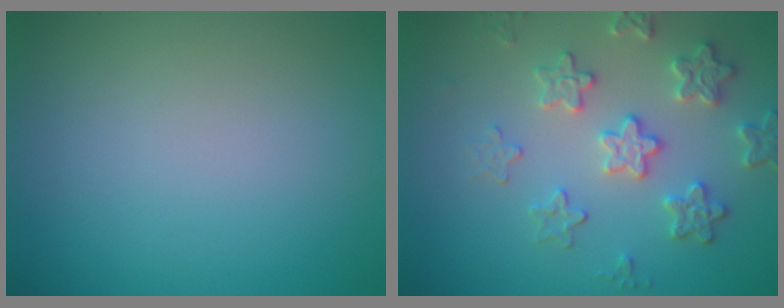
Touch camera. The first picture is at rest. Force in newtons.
{"total": 4.2, "press": 3.7, "slide": 2.0}